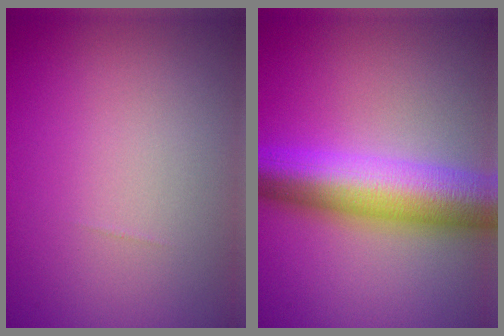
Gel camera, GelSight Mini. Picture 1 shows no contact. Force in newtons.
{"total": 9.8, "press": 9.8, "slide": 0.2}